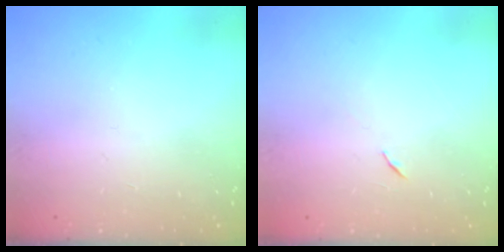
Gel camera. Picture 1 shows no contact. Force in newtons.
{"total": 5.3, "press": 4.8, "slide": 2.2}